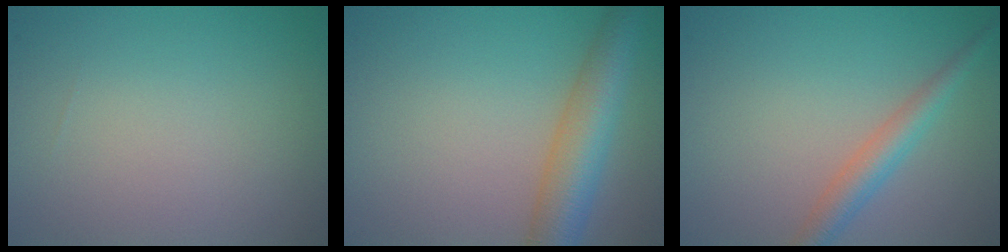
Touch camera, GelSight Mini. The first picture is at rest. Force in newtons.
{"total": 6.1, "press": 6.1, "slide": 0.2}
{"total": 2.7, "press": 2.7, "slide": 0.1}